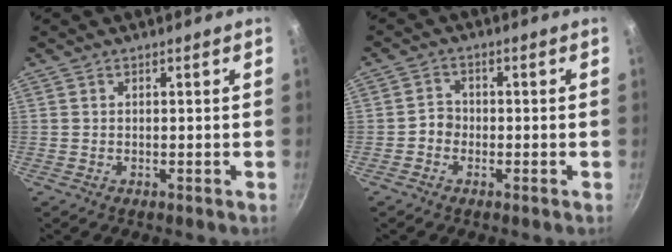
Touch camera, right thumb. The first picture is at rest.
{"total": 2.7, "force": [-1.1, 2.3, 1.0], "torque": [0.001, 0.017, -0.024]}